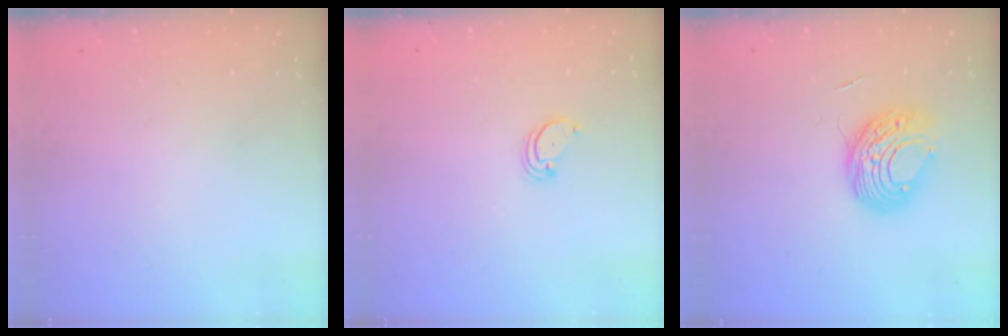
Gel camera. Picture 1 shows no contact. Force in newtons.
{"total": 2.0, "press": 2.0, "slide": 0.2}
{"total": 9.4, "press": 9.4, "slide": 0.8}